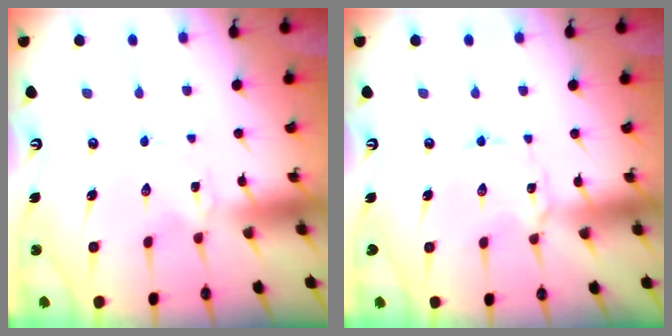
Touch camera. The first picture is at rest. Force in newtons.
{"total": 1.6, "press": 1.5, "slide": 0.2}